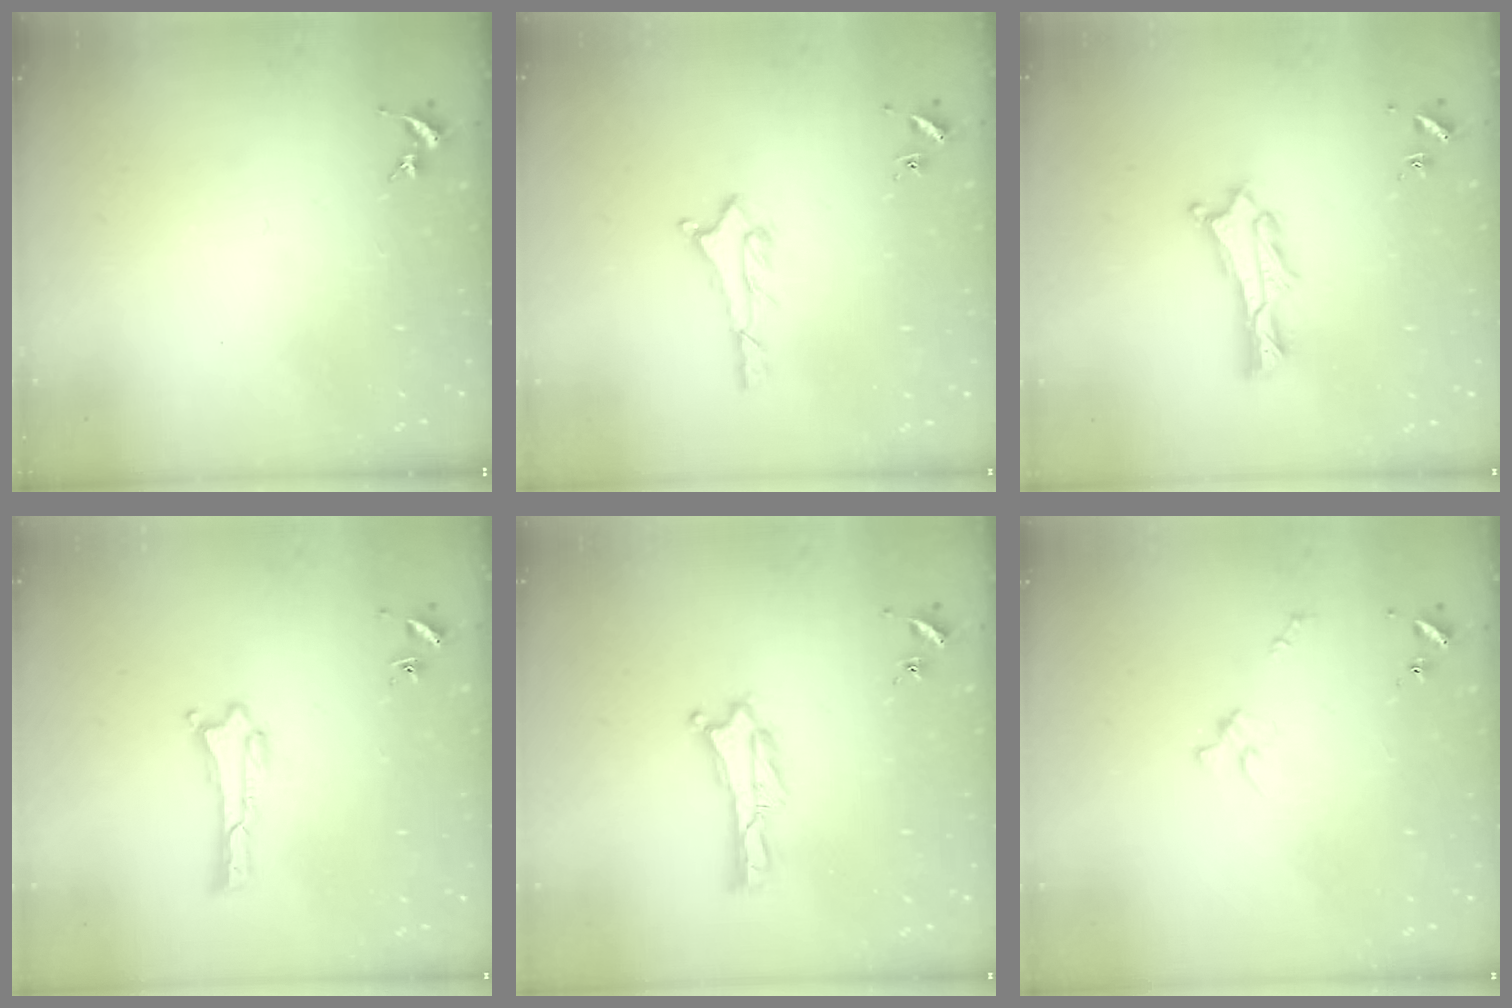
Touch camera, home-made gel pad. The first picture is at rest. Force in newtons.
{"total": 2.0, "press": 2.0, "slide": 0.2}
{"total": 1.5, "press": 1.4, "slide": 0.2}
{"total": 0.0}
{"total": 0.0}
{"total": 2.0, "press": 2.0, "slide": 0.2}